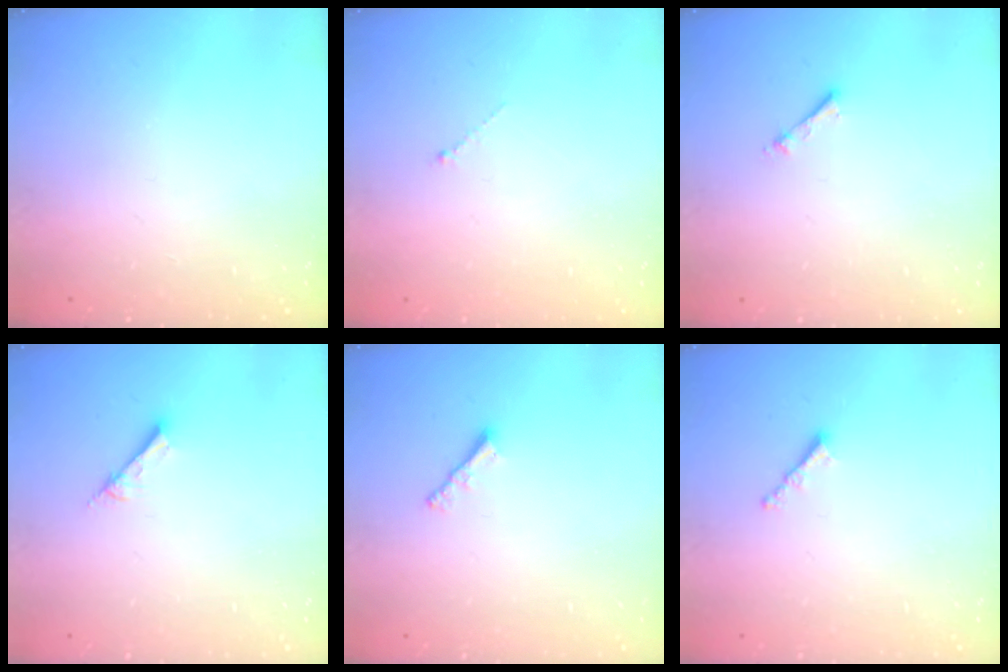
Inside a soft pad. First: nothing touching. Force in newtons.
{"total": 0.0}
{"total": 2.7, "press": 2.7, "slide": 0.4}
{"total": 2.6, "press": 2.6, "slide": 0.1}
{"total": 2.0, "press": 2.0, "slide": 0.5}
{"total": 1.8, "press": 1.7, "slide": 0.5}